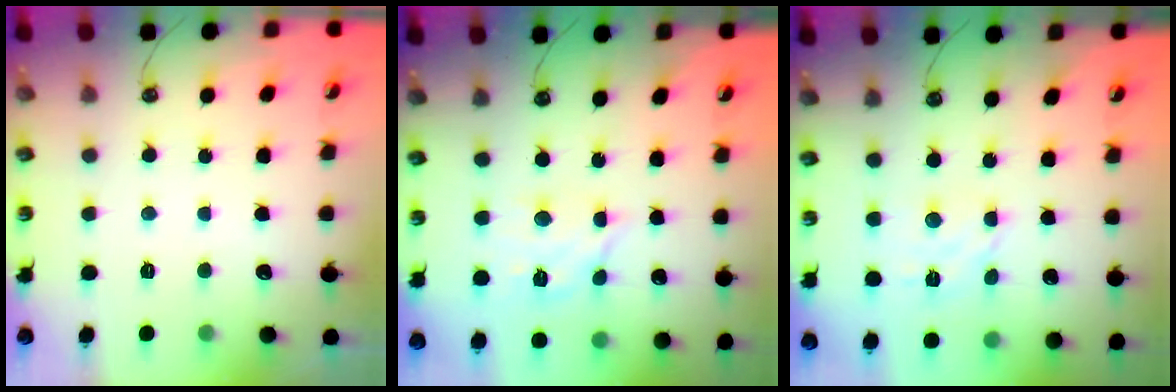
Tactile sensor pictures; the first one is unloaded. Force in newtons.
{"total": 12.0, "press": 12.0, "slide": 0.8}
{"total": 4.2, "press": 4.2, "slide": 0.4}